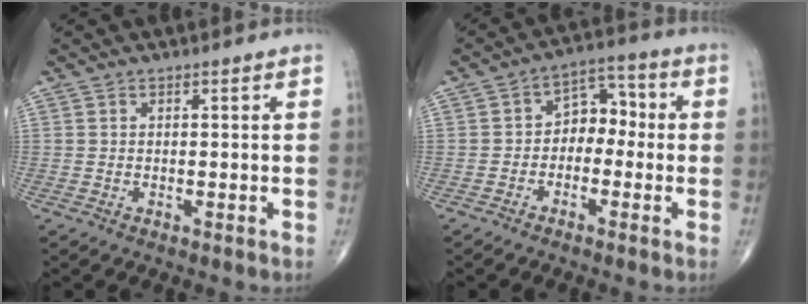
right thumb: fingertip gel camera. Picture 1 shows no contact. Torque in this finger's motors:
{"motor_torque": [-0.37, -0.14, -0.31, -0.16, 0.06]}